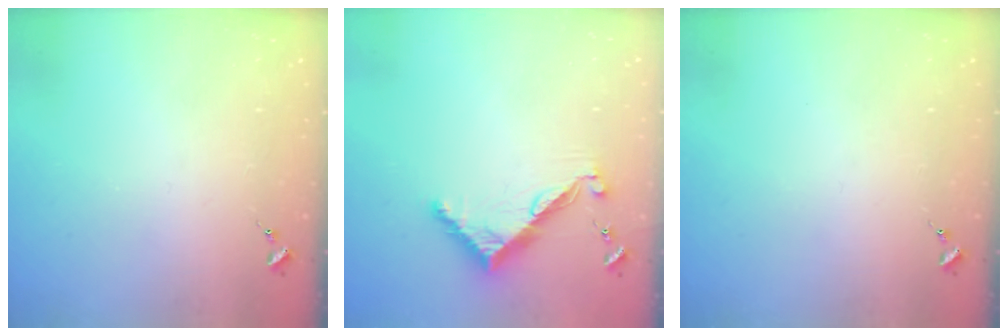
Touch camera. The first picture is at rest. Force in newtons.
{"total": 7.9, "press": 7.9, "slide": 0.1}
{"total": 0.0}